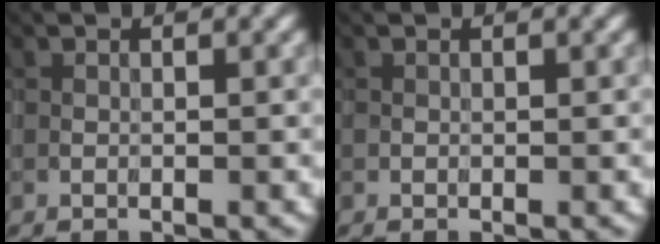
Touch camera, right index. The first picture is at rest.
{"total": 0.0}